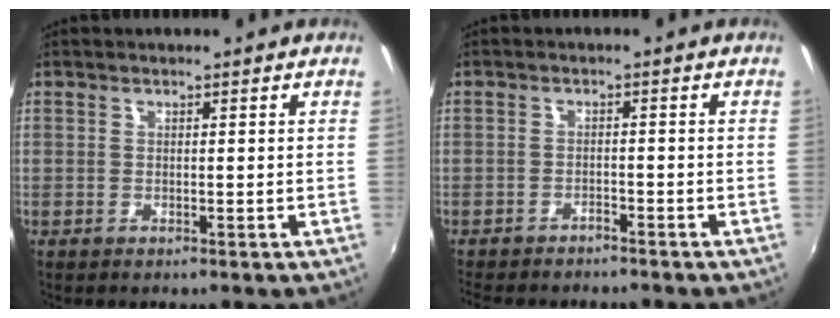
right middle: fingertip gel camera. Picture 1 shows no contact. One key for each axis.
{"total": 4.9, "fx": -4.5, "fy": 1.1, "fz": 1.5, "tx": -0.046, "ty": -0.016, "tz": -0.071}